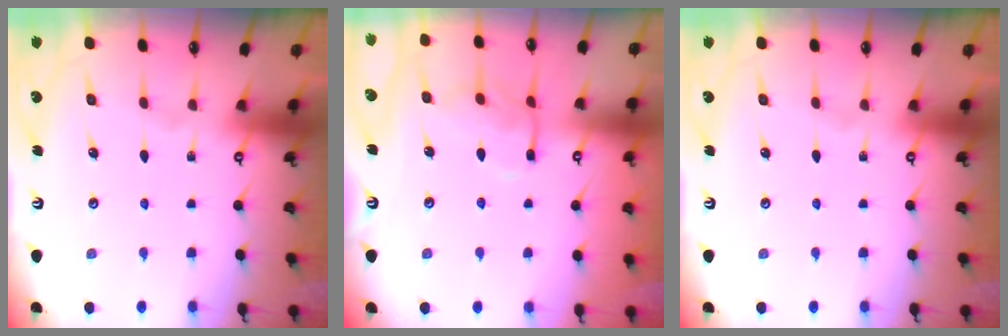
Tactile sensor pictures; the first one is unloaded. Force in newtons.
{"total": 10.8, "press": 10.8, "slide": 0.7}
{"total": 0.0}